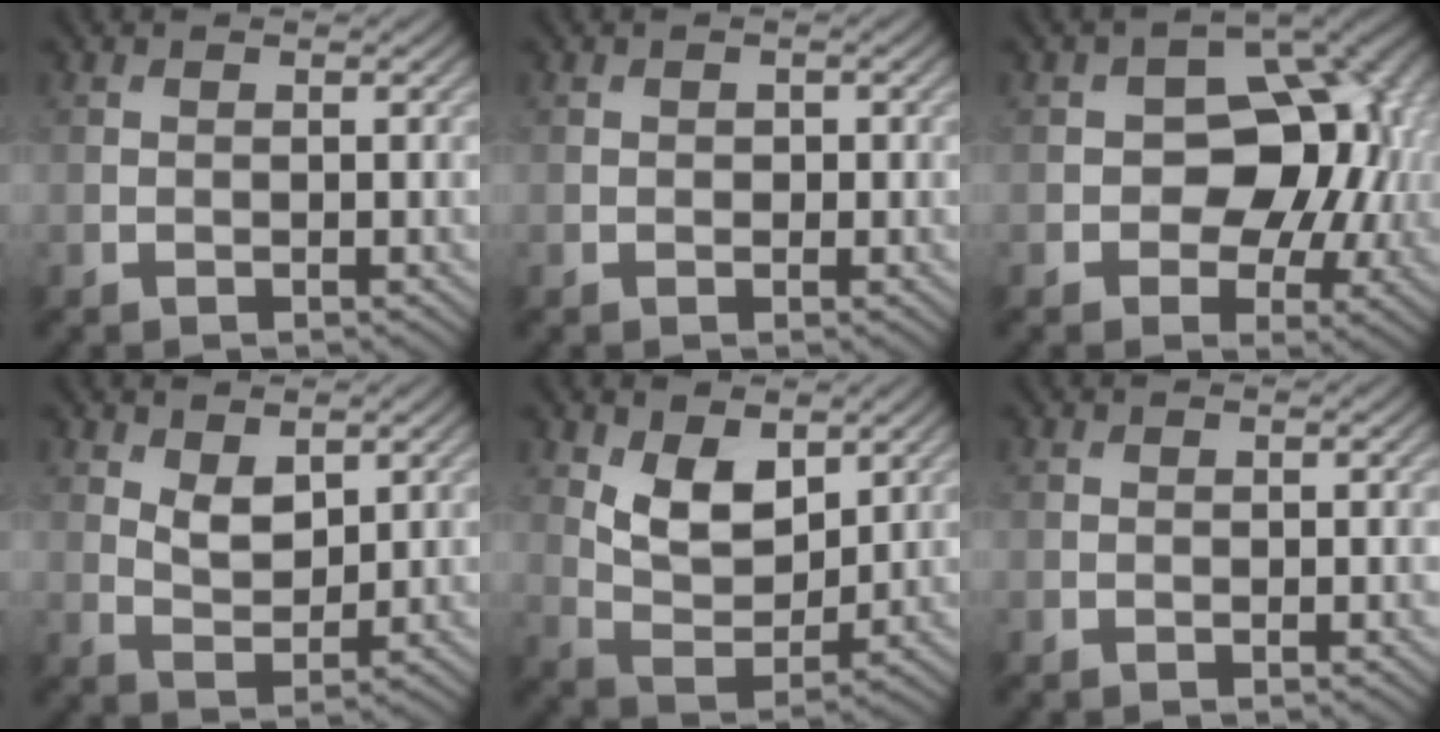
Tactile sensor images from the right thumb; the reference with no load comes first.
{"total": 0.8, "force": [0.0, 0.7, 0.4], "torque": [-0.004, -0.006, -0.002]}
{"total": 11.6, "force": [0.0, 8.3, 8.1], "torque": [-0.104, -0.005, -0.008]}
{"total": 3.7, "force": [2.0, 1.9, 2.4], "torque": [-0.054, -0.007, 0.040]}
{"total": 7.1, "force": [3.3, 3.9, 4.8], "torque": [-0.098, -0.017, 0.060]}
{"total": 0.0}